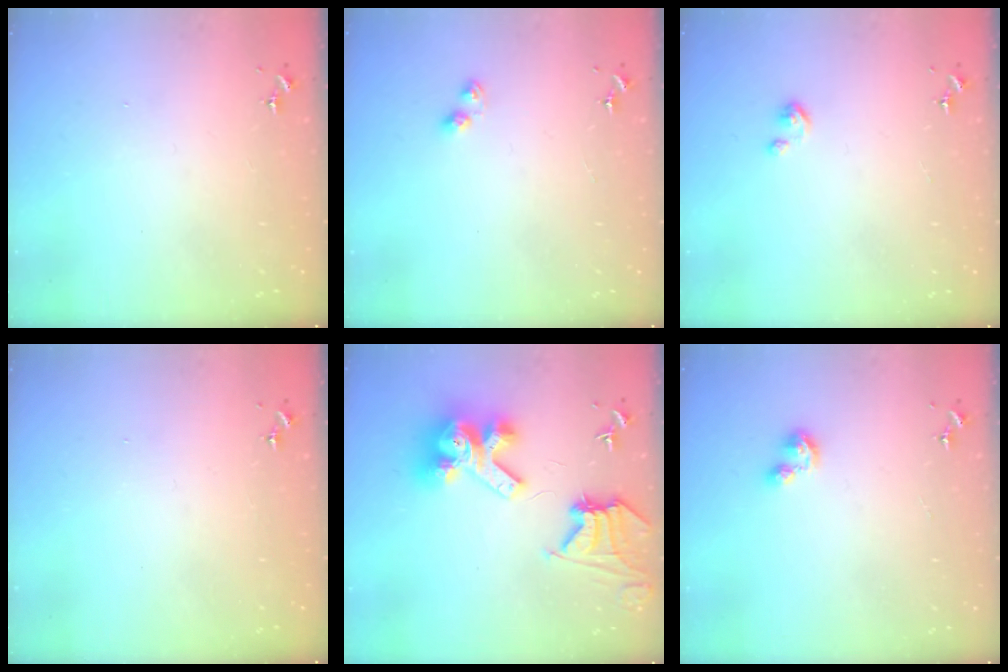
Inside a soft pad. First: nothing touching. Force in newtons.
{"total": 2.8, "press": 2.7, "slide": 0.4}
{"total": 2.7, "press": 2.7, "slide": 0.3}
{"total": 0.0}
{"total": 16.5, "press": 16.4, "slide": 2.2}
{"total": 3.3, "press": 3.2, "slide": 0.4}